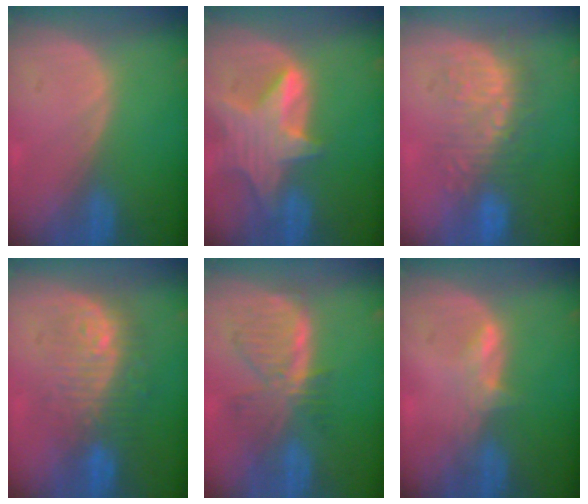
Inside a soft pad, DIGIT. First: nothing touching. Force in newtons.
{"total": 8.4, "press": 7.5, "slide": 3.9}
{"total": 8.8, "press": 8.6, "slide": 2.0}
{"total": 9.2, "press": 9.0, "slide": 1.8}
{"total": 7.5, "press": 6.8, "slide": 3.1}
{"total": 2.3, "press": 2.3, "slide": 0.4}